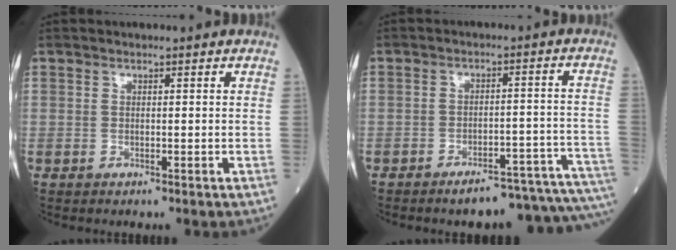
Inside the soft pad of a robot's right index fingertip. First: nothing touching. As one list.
[{"total": 14.6, "force": [-13.6, 0.9, 5.2], "torque": [-0.006, 0.029, -0.163]}]